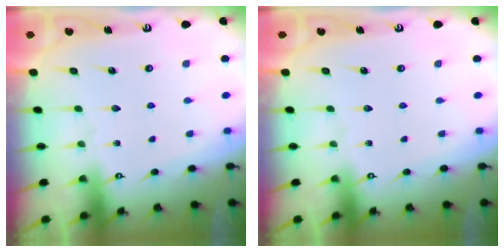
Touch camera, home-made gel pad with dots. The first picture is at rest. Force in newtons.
{"total": 0.0}